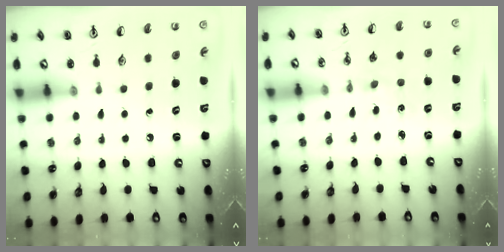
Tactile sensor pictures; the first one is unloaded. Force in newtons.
{"total": 0.0}